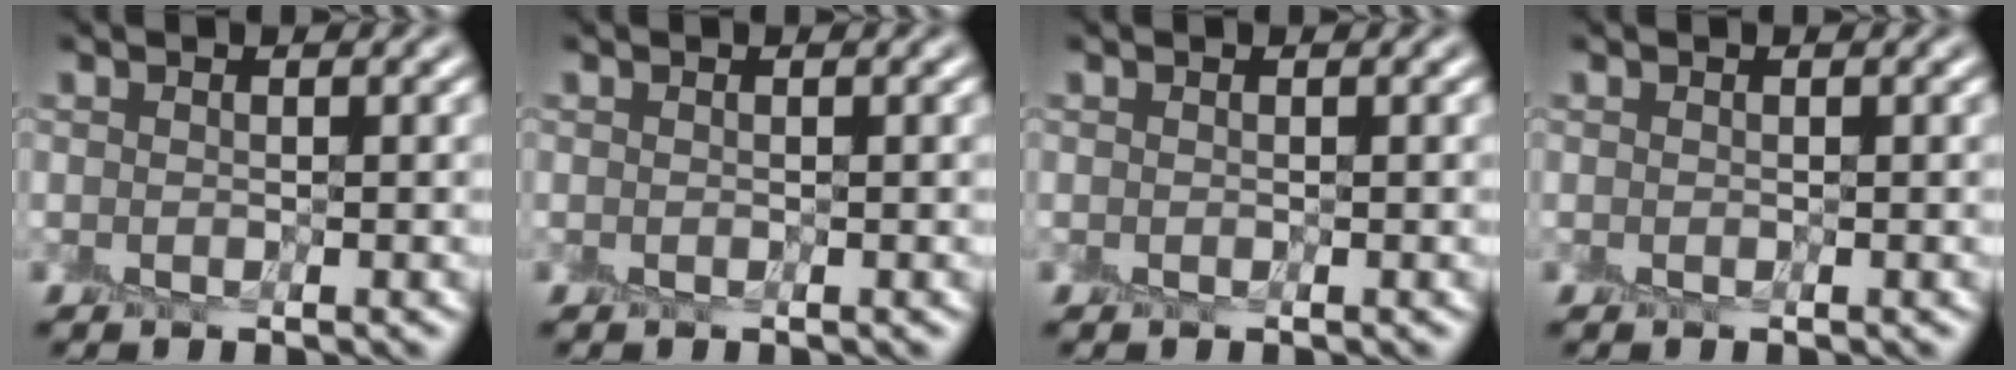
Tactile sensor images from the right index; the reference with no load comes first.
{"total": 0.0}
{"total": 0.0}
{"total": 0.0}